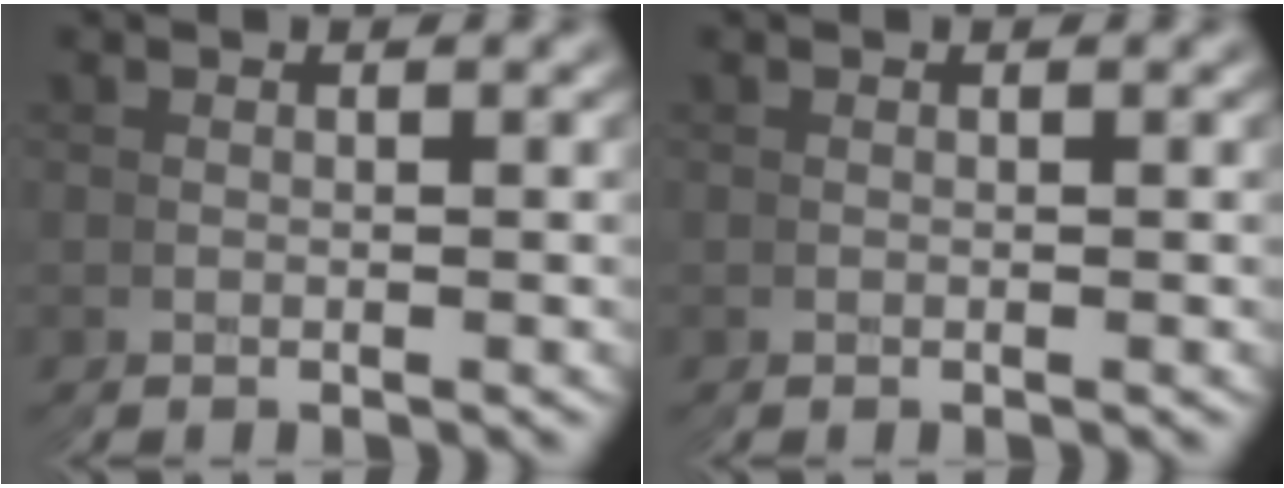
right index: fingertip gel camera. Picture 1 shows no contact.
{"total": 0.0}